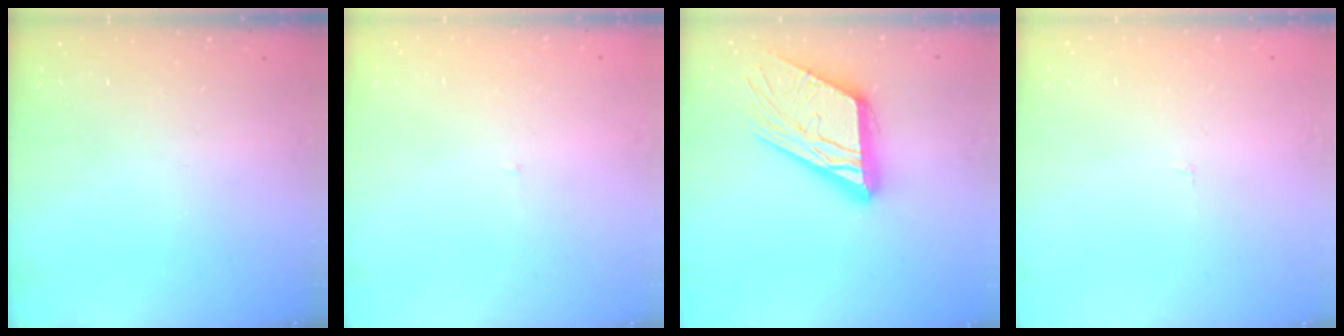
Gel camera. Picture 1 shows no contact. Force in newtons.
{"total": 3.0, "press": 3.0, "slide": 0.2}
{"total": 20.3, "press": 20.2, "slide": 2.2}
{"total": 1.6, "press": 1.6, "slide": 0.1}